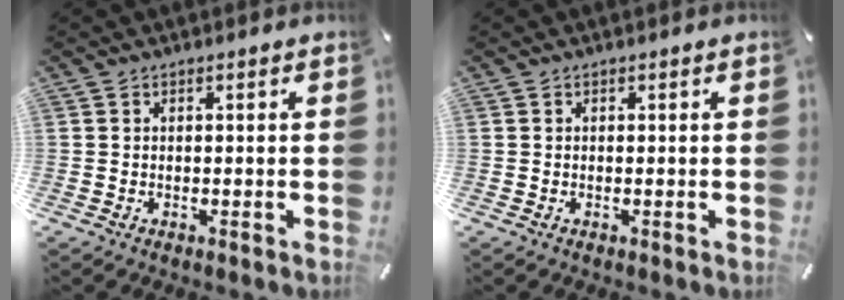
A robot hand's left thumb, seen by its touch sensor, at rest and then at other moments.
{"total": 0.0}